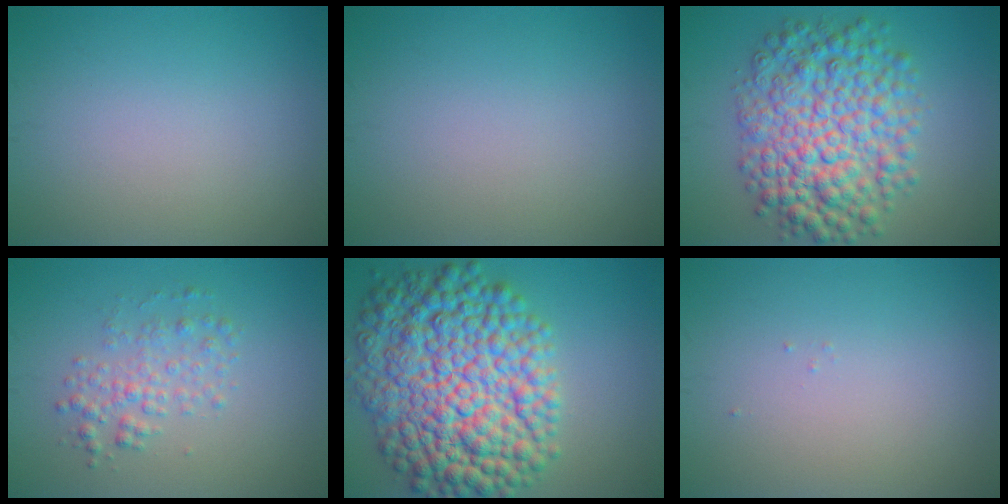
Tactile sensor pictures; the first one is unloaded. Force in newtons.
{"total": 0.0}
{"total": 9.3, "press": 9.3, "slide": 0.2}
{"total": 2.5, "press": 2.5, "slide": 0.0}
{"total": 13.8, "press": 13.8, "slide": 0.1}
{"total": 0.0}